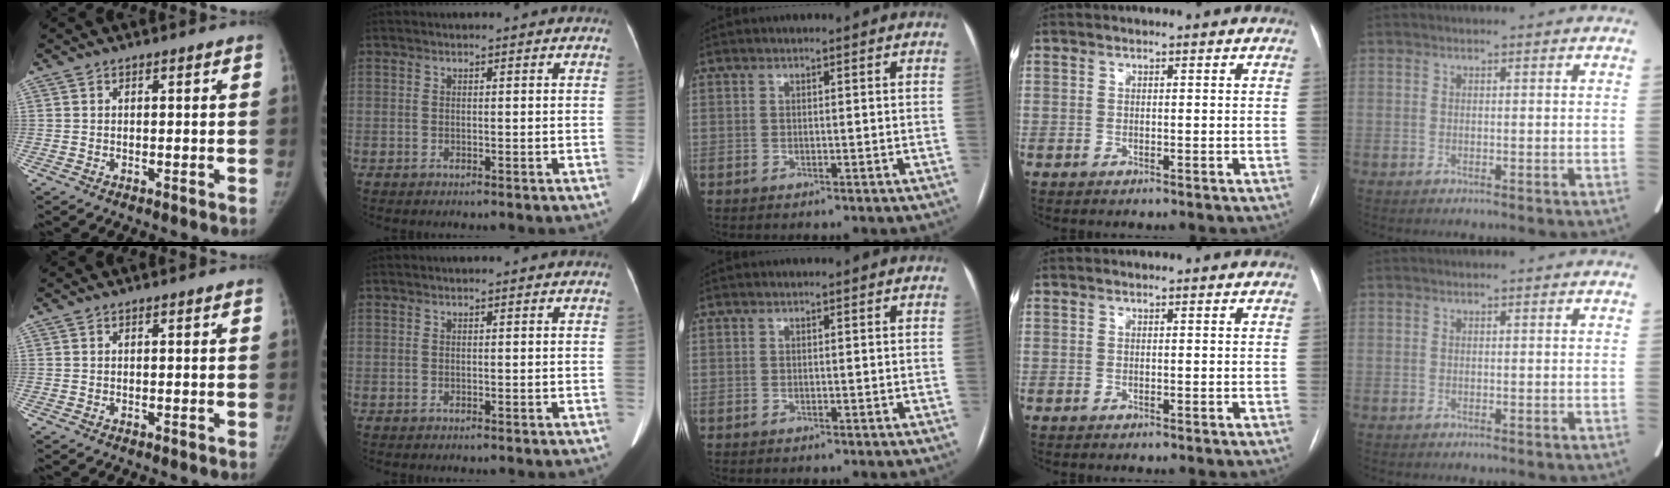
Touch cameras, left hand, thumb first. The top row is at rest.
{}